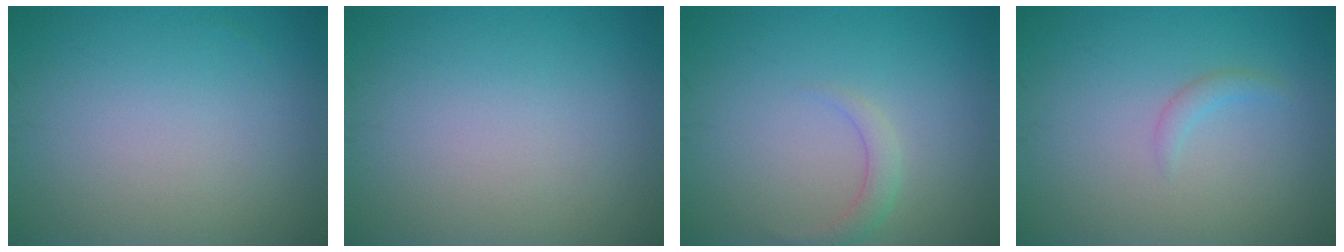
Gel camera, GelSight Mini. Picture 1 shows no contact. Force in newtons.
{"total": 0.0}
{"total": 1.5, "press": 1.5, "slide": 0.1}
{"total": 1.0, "press": 1.0, "slide": 0.0}